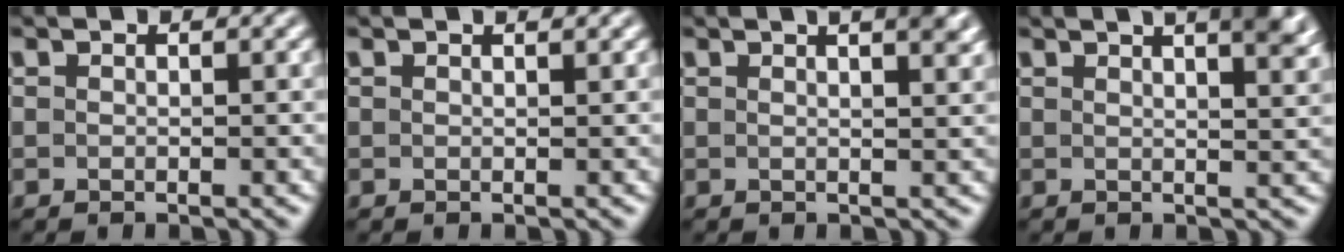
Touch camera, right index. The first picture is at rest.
{"total": 0.5, "force": [0.5, -0.2, 0.1], "torque": [0.001, -0.001, 0.009]}
{"total": 4.4, "force": [2.2, 0.7, 3.8], "torque": [-0.033, 0.009, 0.032]}
{"total": 7.6, "force": [4.3, 2.1, 5.9], "torque": [-0.054, 0.017, 0.059]}